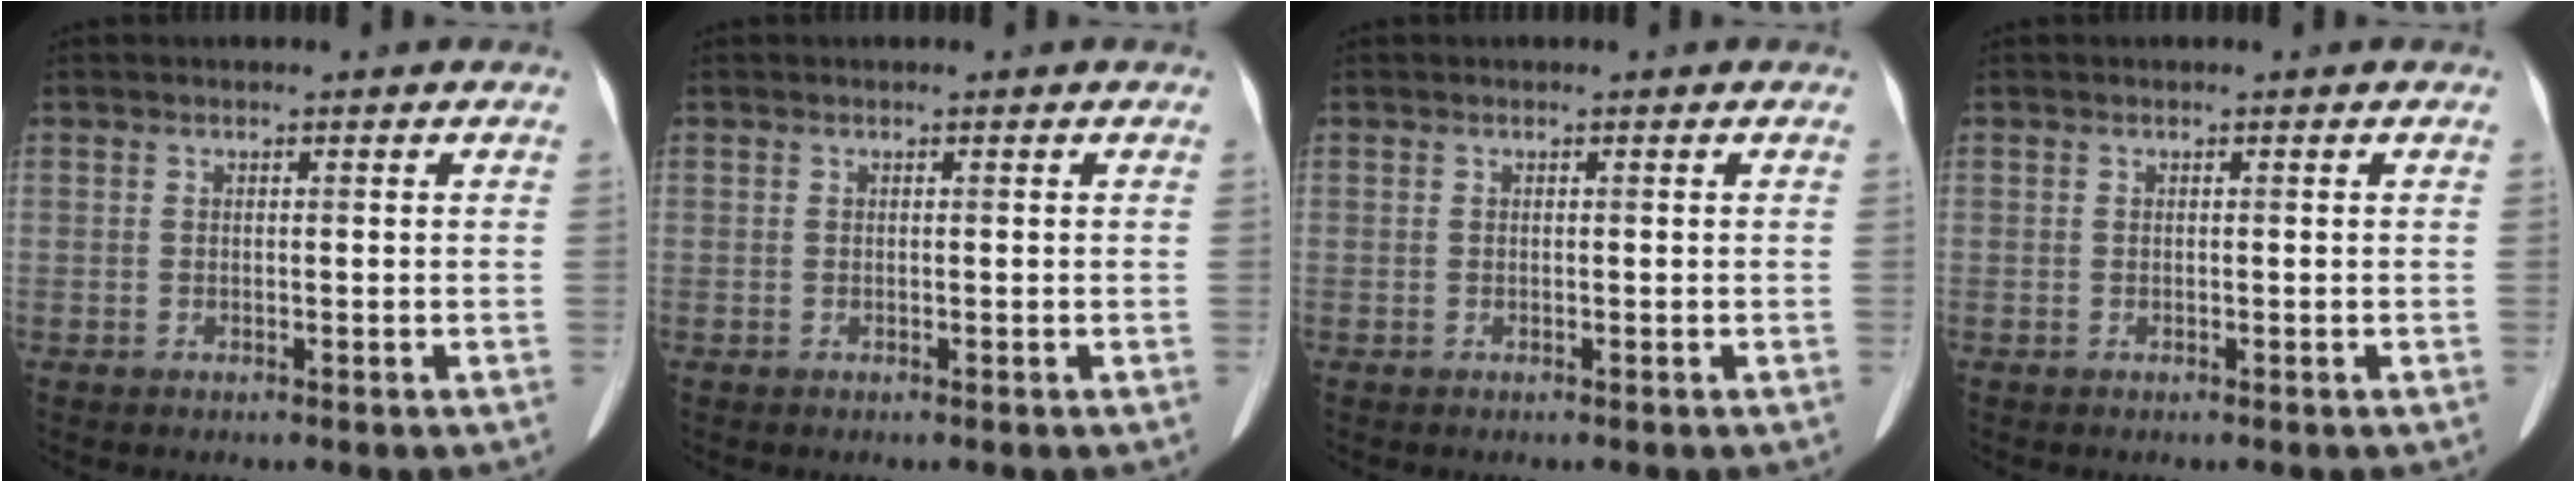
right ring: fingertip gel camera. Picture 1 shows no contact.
{"total": 0.0}
{"total": 0.0}
{"total": 0.0}